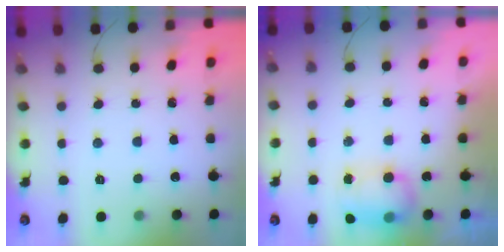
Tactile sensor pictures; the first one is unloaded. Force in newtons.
{"total": 9.6, "press": 8.5, "slide": 4.4}